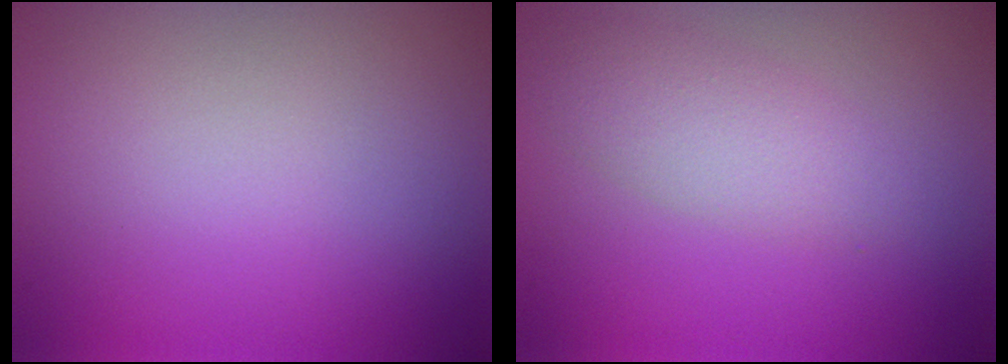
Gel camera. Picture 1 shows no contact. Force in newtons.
{"total": 3.0, "press": 3.0, "slide": 0.1}